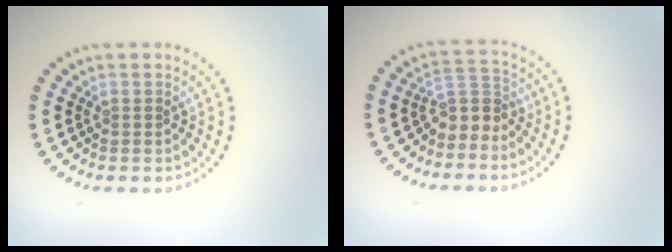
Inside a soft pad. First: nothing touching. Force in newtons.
{"total": 2.5, "press": 1.7, "slide": 1.9}